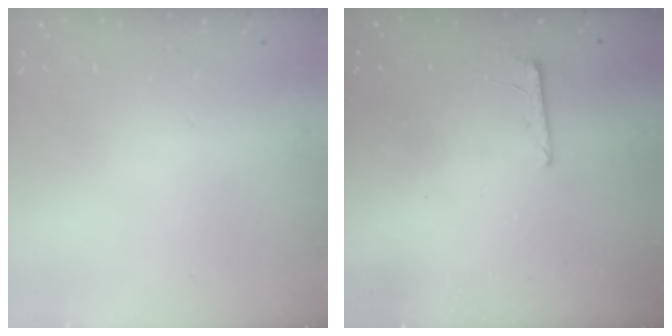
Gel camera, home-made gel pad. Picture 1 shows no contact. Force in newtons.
{"total": 6.2, "press": 6.2, "slide": 0.5}